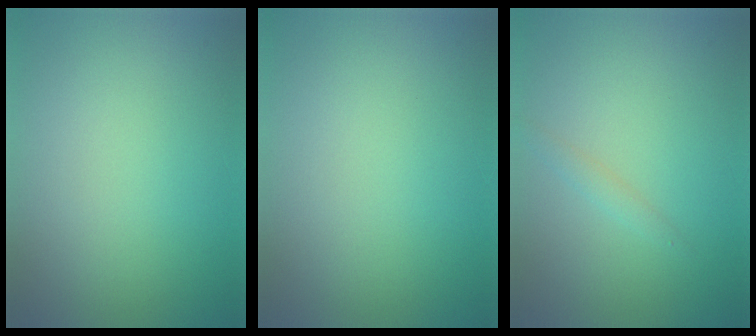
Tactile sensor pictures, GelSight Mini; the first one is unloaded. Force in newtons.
{"total": 0.0}
{"total": 1.0, "press": 1.0, "slide": 0.0}